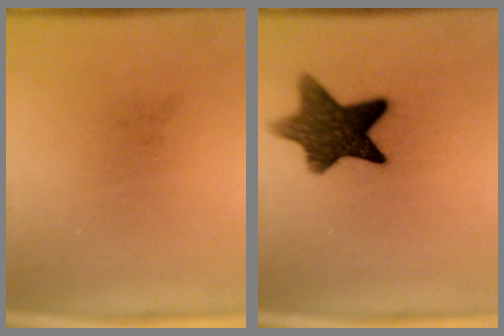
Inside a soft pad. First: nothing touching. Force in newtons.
{"total": 11.0}